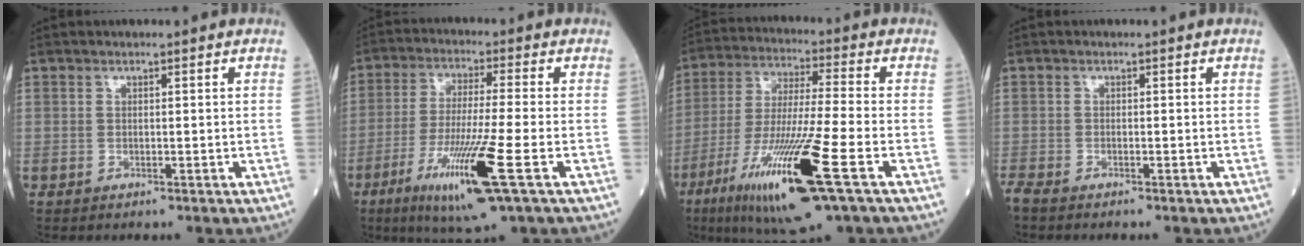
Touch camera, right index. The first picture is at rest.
{"total": 13.3, "force": [-5.6, -0.3, 12.1], "torque": [-0.240, -0.033, -0.101]}
{"total": 18.5, "force": [-8.3, 0.6, 16.6], "torque": [-0.337, -0.043, -0.150]}
{"total": 2.9, "force": [-2.5, 0.5, 1.3], "torque": [-0.028, -0.007, -0.040]}